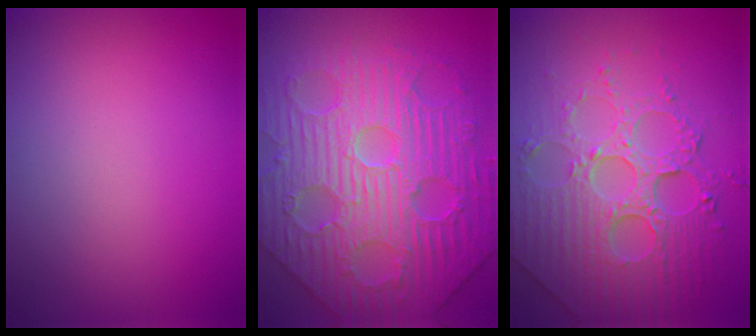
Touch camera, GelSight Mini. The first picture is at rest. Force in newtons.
{"total": 9.3, "press": 7.4, "slide": 5.6}
{"total": 8.1, "press": 6.0, "slide": 5.5}